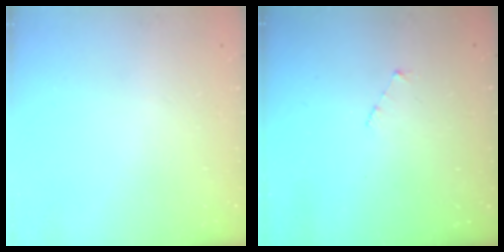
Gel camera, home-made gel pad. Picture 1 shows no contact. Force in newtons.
{"total": 2.6, "press": 2.6, "slide": 0.2}